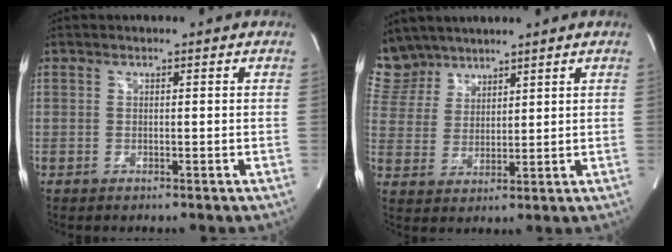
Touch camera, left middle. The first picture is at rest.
{"total": 7.7, "force": [6.9, 3.5, 0.4], "torque": [-0.015, 0.012, 0.150]}